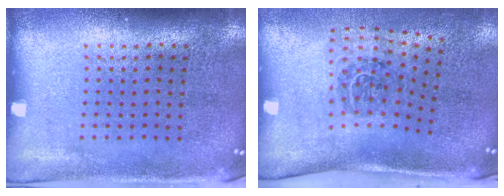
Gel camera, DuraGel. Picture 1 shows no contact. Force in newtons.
{"total": 1.9, "press": 1.2, "slide": 1.5}